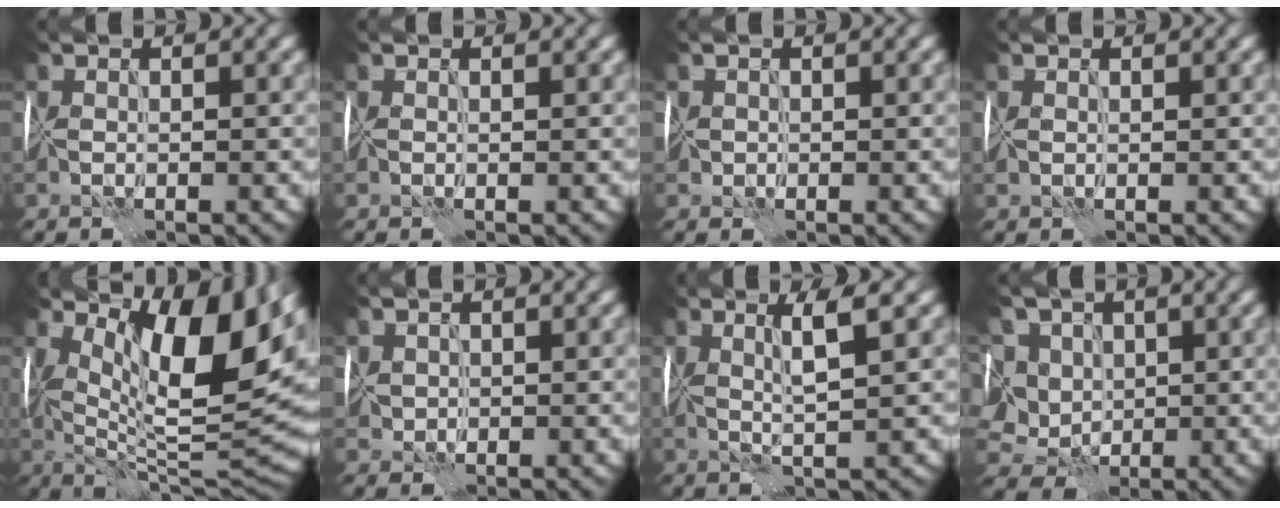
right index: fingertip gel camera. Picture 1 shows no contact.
{"total": 0.7, "force": [0.4, 0.2, 0.5], "torque": [-0.004, 0.003, 0.004]}
{"total": 1.2, "force": [-0.1, 1.2, -0.1], "torque": [0.000, 0.001, -0.005]}
{"total": 1.0, "force": [0.6, 0.6, 0.6], "torque": [-0.008, 0.003, 0.012]}
{"total": 14.0, "force": [4.8, 4.9, 12.2], "torque": [-0.185, -0.006, 0.082]}
{"total": 1.3, "force": [0.4, 1.2, 0.1], "torque": [-0.010, 0.001, 0.011]}
{"total": 3.3, "force": [1.3, 0.4, 3.0], "torque": [-0.051, 0.004, 0.022]}
{"total": 8.2, "force": [2.0, 6.7, 4.4], "torque": [-0.084, 0.020, 0.009]}